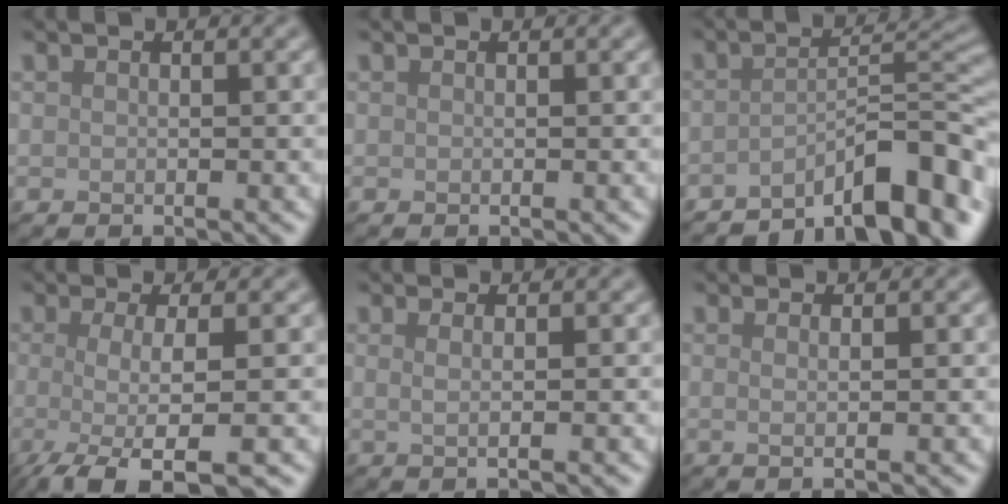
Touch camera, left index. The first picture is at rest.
{"total": 0.0}
{"total": 8.8, "force": [-5.7, 2.0, 6.4], "torque": [-0.079, 0.011, -0.094]}
{"total": 6.2, "force": [-2.5, 1.4, 5.5], "torque": [-0.075, -0.013, -0.055]}
{"total": 2.2, "force": [0.6, 0.9, 2.0], "torque": [-0.024, -0.001, -0.013]}
{"total": 2.0, "force": [0.5, 0.7, 1.8], "torque": [-0.023, -0.002, -0.012]}